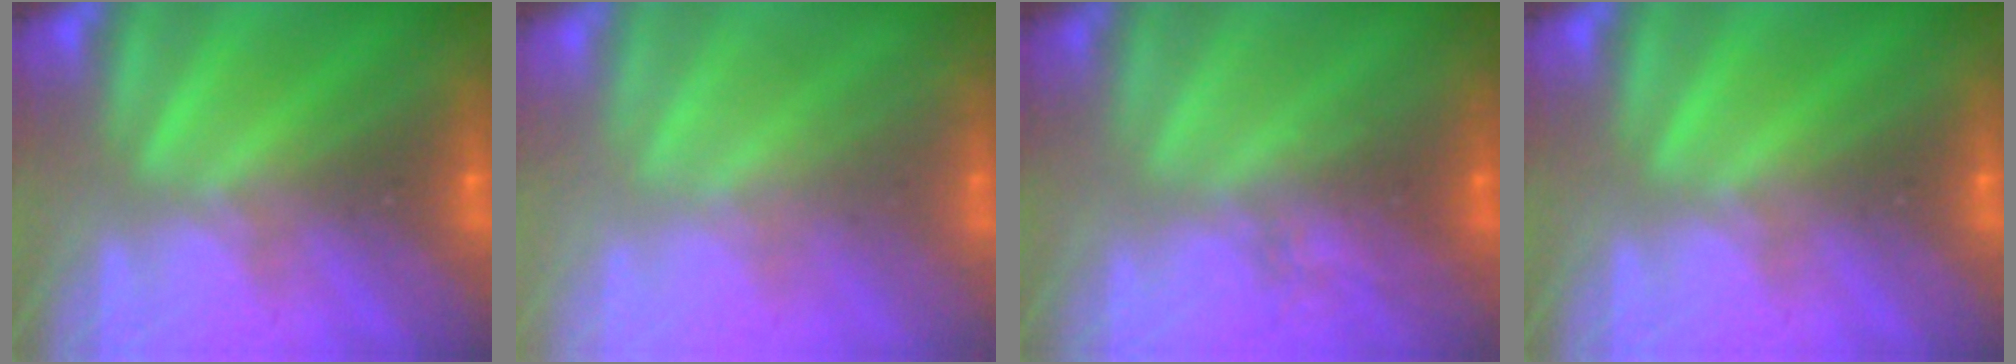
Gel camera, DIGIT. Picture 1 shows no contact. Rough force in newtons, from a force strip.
{"total": 2.2}
{"total": 4.4}
{"total": 0.0}